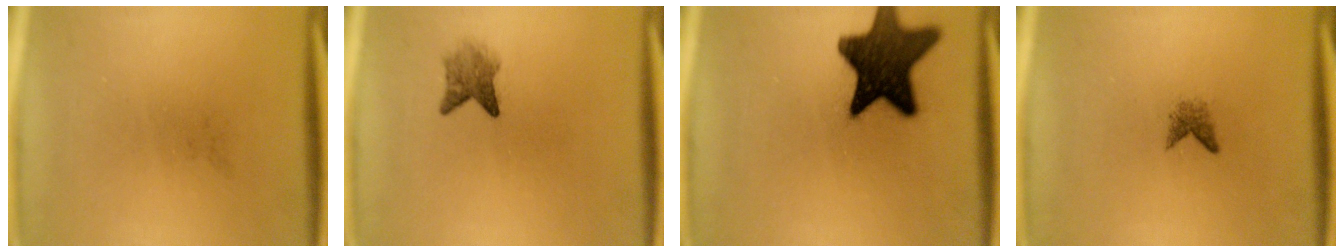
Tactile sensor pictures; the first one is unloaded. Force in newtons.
{"total": 2.8}
{"total": 14.9}
{"total": 1.3}